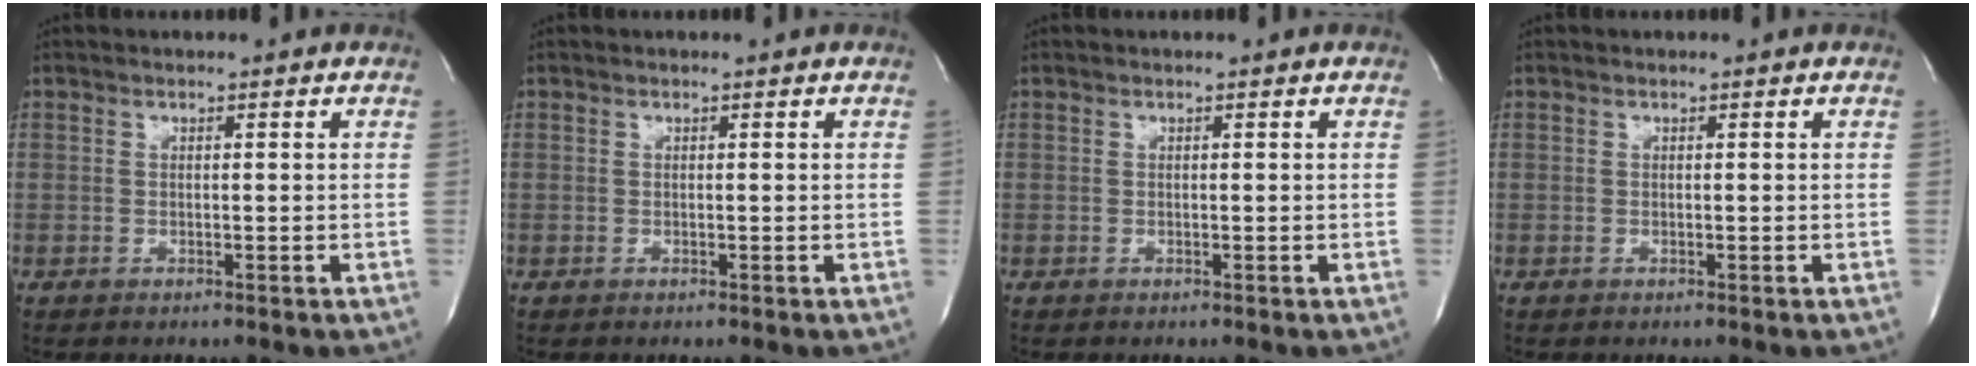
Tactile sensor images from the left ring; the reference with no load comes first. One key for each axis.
{"total": 0.0}
{"total": 0.0}
{"total": 0.0}